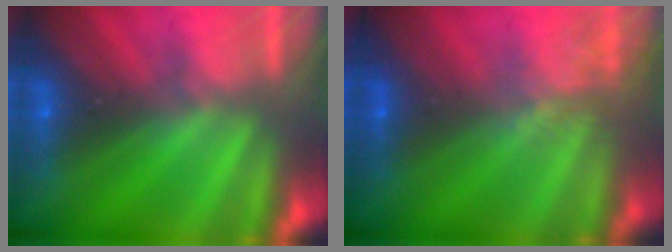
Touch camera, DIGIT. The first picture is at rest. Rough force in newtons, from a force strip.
{"total": 1.8}